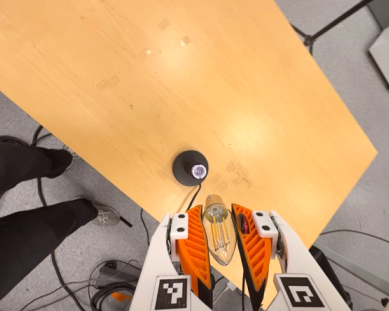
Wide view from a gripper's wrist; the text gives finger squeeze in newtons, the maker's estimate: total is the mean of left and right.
{"total": 20.5, "left": 21.9, "right": 19.1}